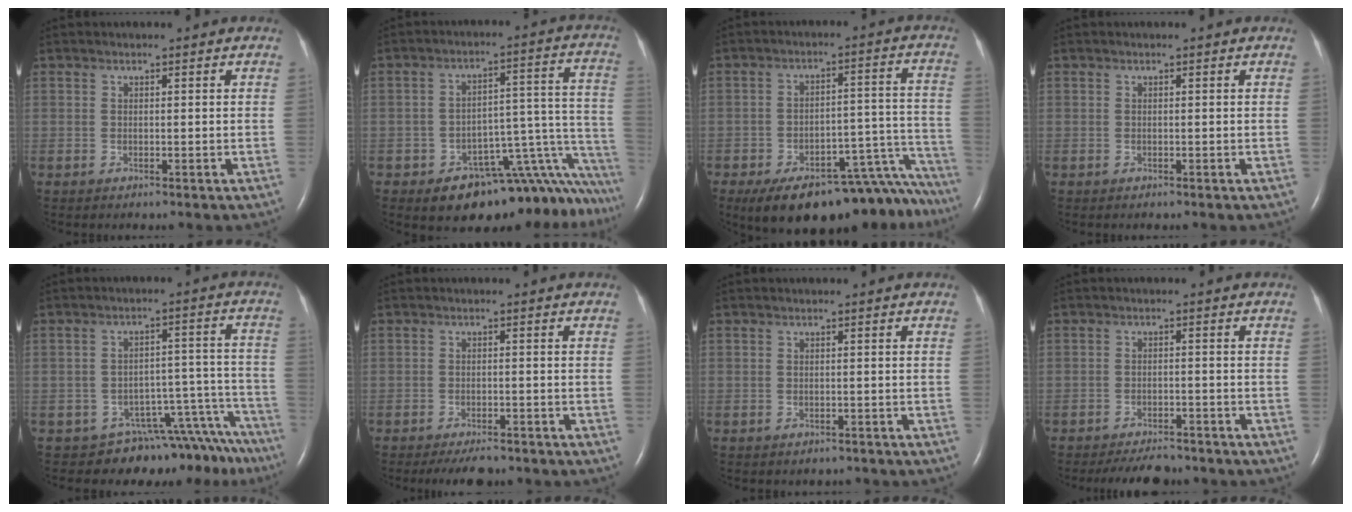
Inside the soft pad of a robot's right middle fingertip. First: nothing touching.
{"total": 17.8, "force": [-15.2, 4.5, 8.2], "torque": [0.009, 0.073, -0.191]}
{"total": 22.7, "force": [-19.1, 6.1, 10.6], "torque": [-0.058, 0.039, -0.250]}
{"total": 0.0}
{"total": 13.2, "force": [-12.3, 4.1, 2.3], "torque": [0.015, 0.067, -0.153]}
{"total": 4.5, "force": [-3.8, 1.4, 1.9], "torque": [-0.029, -0.005, -0.055]}
{"total": 1.7, "force": [-1.5, 0.9, 0.2], "torque": [-0.008, 0.000, -0.018]}
{"total": 6.0, "force": [-5.4, 1.7, 1.7], "torque": [-0.025, -0.007, -0.080]}